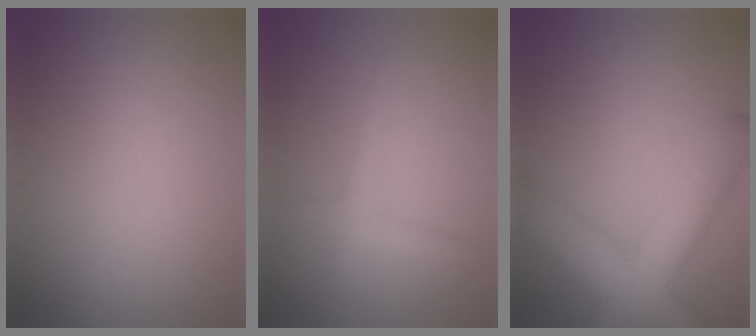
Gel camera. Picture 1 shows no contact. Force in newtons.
{"total": 1.5, "press": 1.5, "slide": 0.1}
{"total": 10.4, "press": 10.4, "slide": 0.4}